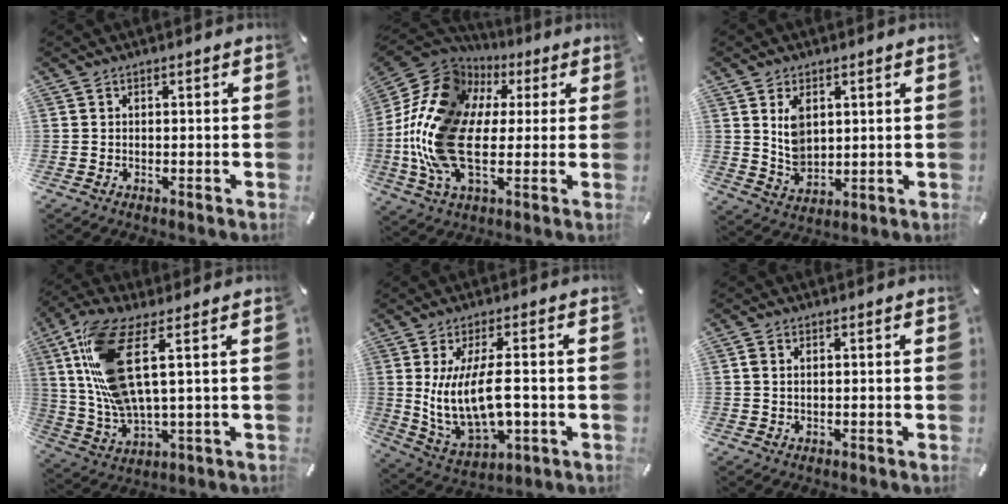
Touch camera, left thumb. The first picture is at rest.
{"total": 20.5, "force": [-1.6, 14.3, 14.7], "torque": [-0.336, 0.004, -0.034]}
{"total": 6.7, "force": [2.4, 4.8, 4.0], "torque": [-0.070, -0.006, 0.041]}
{"total": 15.4, "force": [4.2, 5.0, 13.9], "torque": [-0.300, -0.015, 0.070]}
{"total": 13.7, "force": [0.8, 5.9, 12.4], "torque": [-0.268, -0.012, 0.014]}
{"total": 1.7, "force": [0.3, 1.3, 1.1], "torque": [-0.027, 0.008, 0.004]}